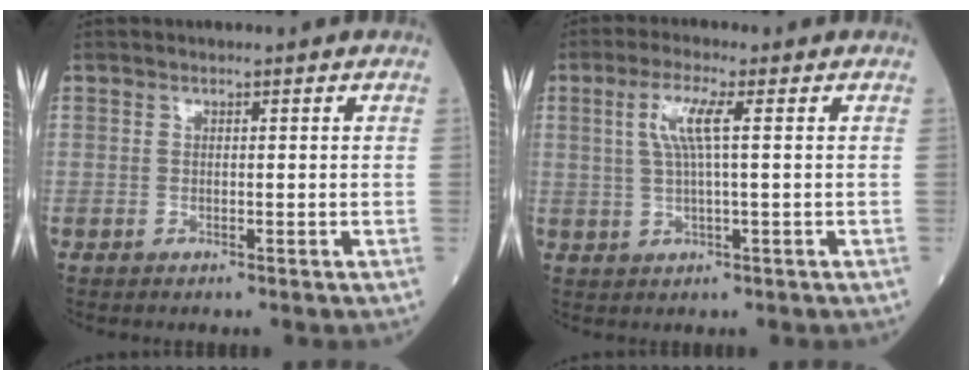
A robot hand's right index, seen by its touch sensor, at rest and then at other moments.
{"total": 4.9, "force": [1.2, 0.1, 4.7], "torque": [-0.102, 0.008, 0.028]}